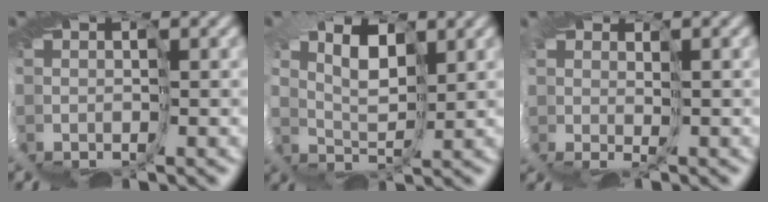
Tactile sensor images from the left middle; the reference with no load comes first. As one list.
[{"total": 3.7, "force": [3.0, 1.3, 1.7], "torque": [-0.040, 0.021, 0.043]}, {"total": 1.0, "force": [0.8, 0.4, 0.3], "torque": [-0.013, 0.000, 0.014]}]